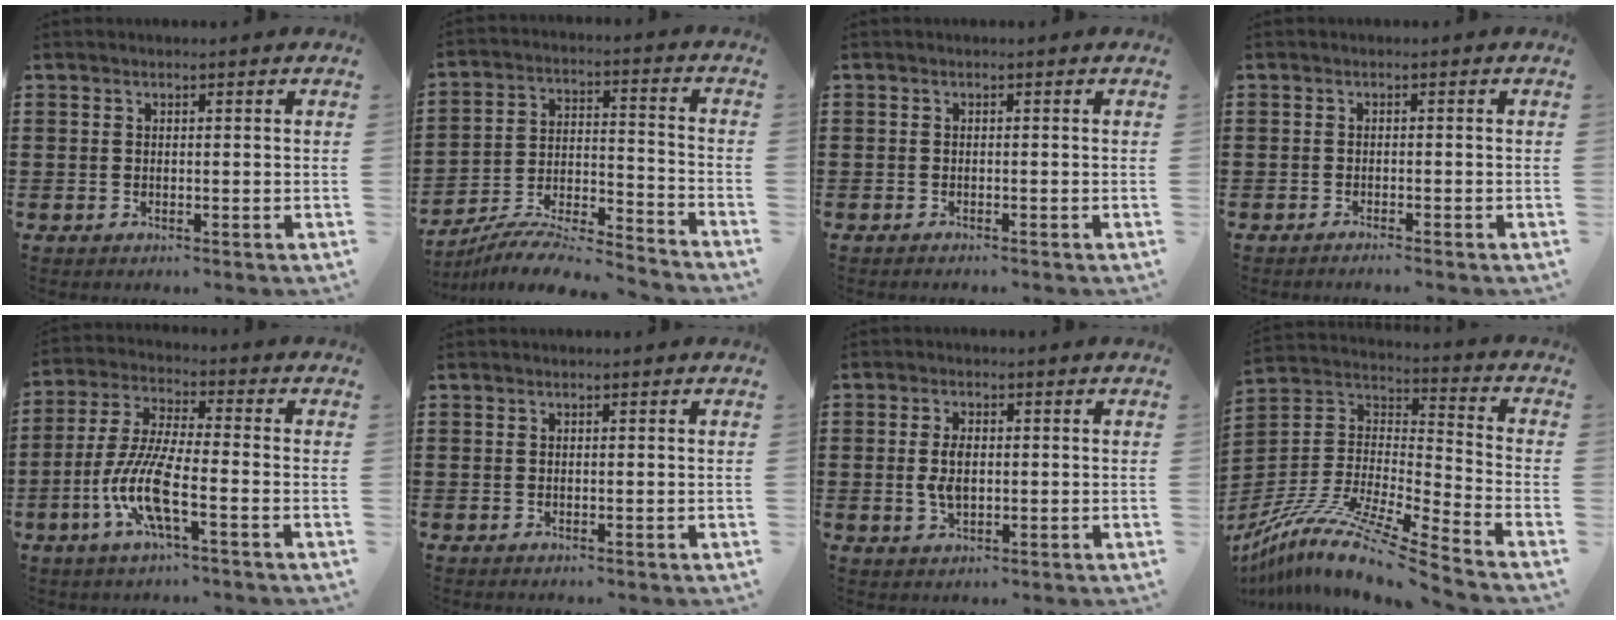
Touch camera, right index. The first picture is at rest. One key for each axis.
{"total": 7.5, "fx": -7.1, "fy": 0.7, "fz": 2.6, "tx": -0.050, "ty": -0.003, "tz": -0.141}
{"total": 0.7, "fx": -0.7, "fy": -0.1, "fz": 0.0, "tx": -0.002, "ty": -0.002, "tz": -0.015}
{"total": 1.2, "fx": -1.1, "fy": -0.3, "fz": 0.1, "tx": -0.004, "ty": -0.002, "tz": -0.022}
{"total": 9.4, "fx": -3.8, "fy": 2.0, "fz": 8.4, "tx": -0.193, "ty": -0.016, "tz": -0.076}
{"total": 0.0}
{"total": 4.0, "fx": 0.0, "fy": 2.1, "fz": 3.4, "tx": -0.075, "ty": 0.000, "tz": -0.002}
{"total": 12.5, "fx": -9.9, "fy": 0.6, "fz": 7.6, "tx": -0.159, "ty": -0.003, "tz": -0.197}